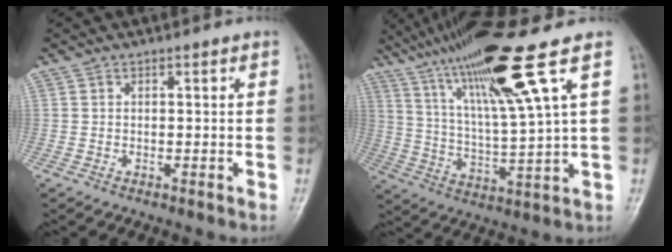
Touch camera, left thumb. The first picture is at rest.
{"total": 17.9, "force": [9.9, 0.2, 14.9], "torque": [-0.268, -0.033, 0.180]}